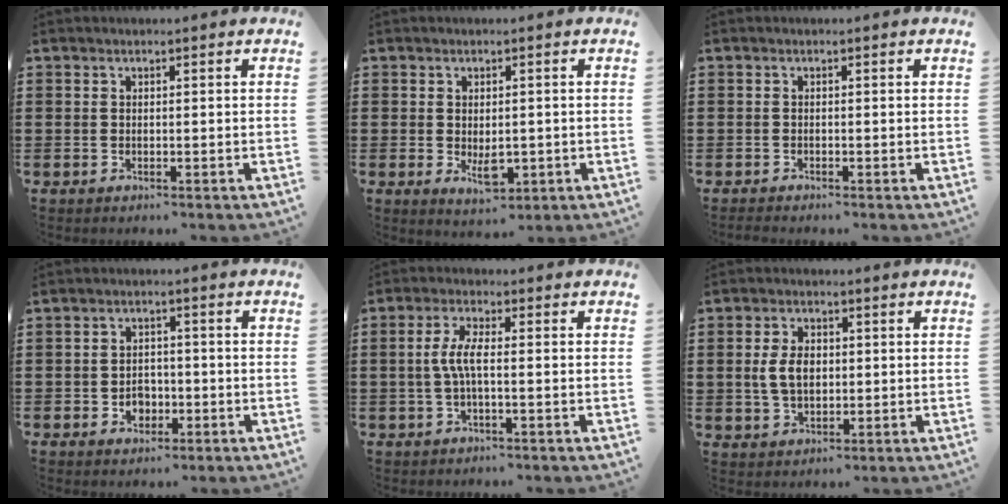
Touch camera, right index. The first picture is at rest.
{"total": 3.5, "force": [-0.5, 1.9, 2.9], "torque": [-0.036, -0.003, -0.009]}
{"total": 0.5, "force": [-0.5, -0.1, 0.0], "torque": [0.000, -0.005, -0.009]}
{"total": 3.0, "force": [-1.1, 2.4, 1.4], "torque": [-0.031, 0.005, -0.024]}
{"total": 4.4, "force": [-0.5, 1.0, 4.2], "torque": [-0.100, -0.004, -0.019]}
{"total": 5.1, "force": [0.3, 3.4, 3.8], "torque": [-0.095, 0.008, -0.001]}